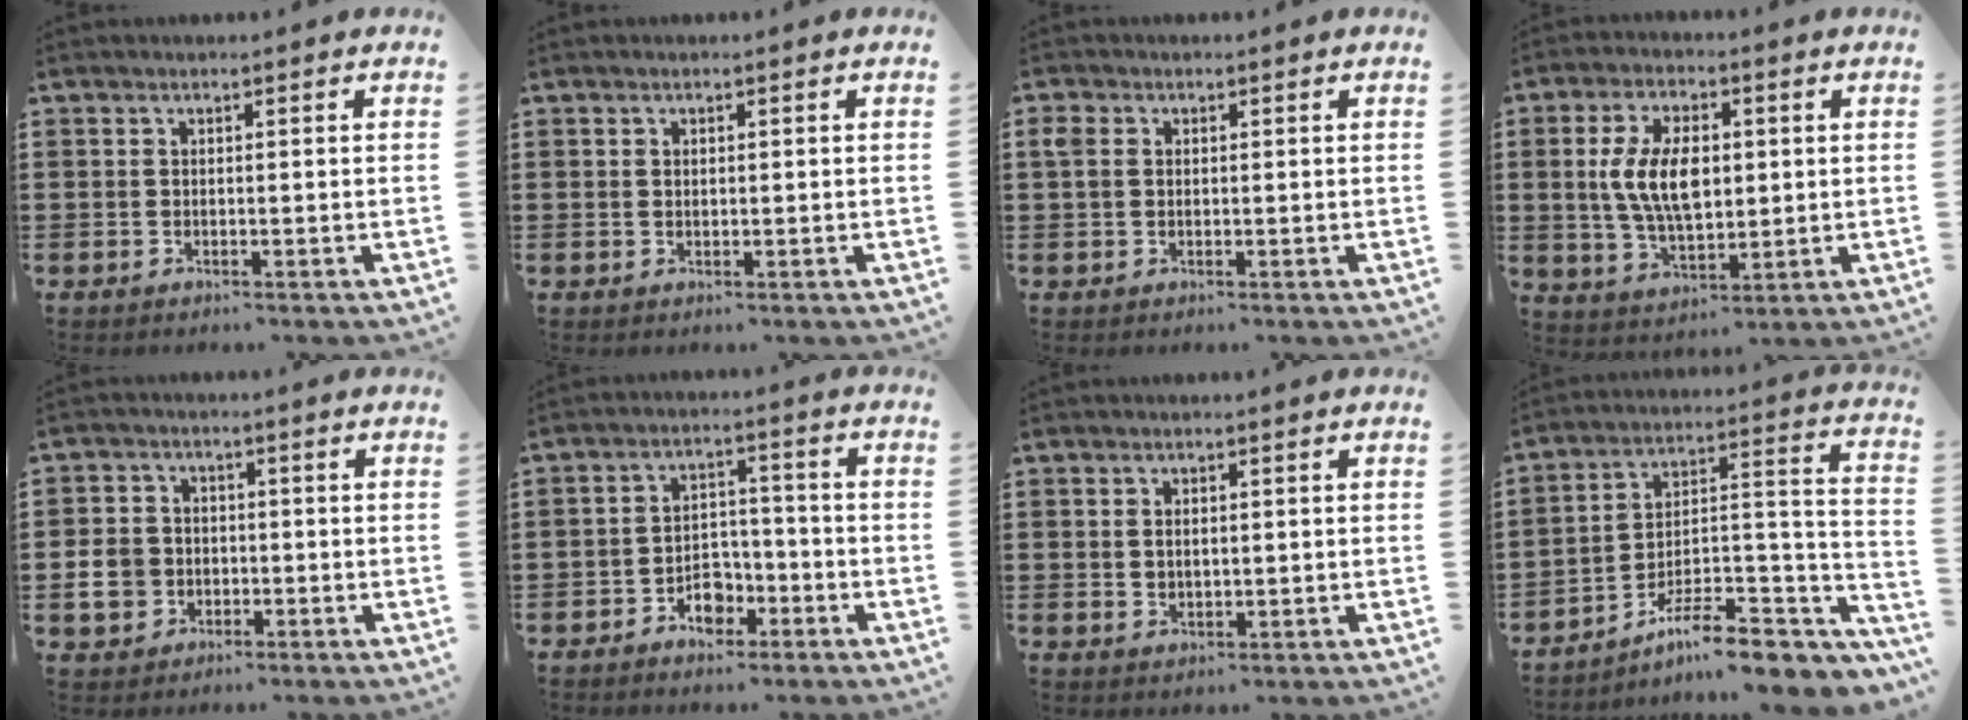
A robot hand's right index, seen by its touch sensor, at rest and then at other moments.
{"total": 0.6, "force": [0.4, 0.5, 0.2], "torque": [-0.006, 0.002, 0.007]}
{"total": 2.0, "force": [0.4, 1.6, 1.1], "torque": [-0.025, 0.009, 0.007]}
{"total": 9.2, "force": [0.9, 5.0, 7.8], "torque": [-0.163, 0.006, 0.011]}
{"total": 5.9, "force": [-1.4, 5.2, 2.5], "torque": [-0.077, 0.006, -0.029]}
{"total": 4.6, "force": [-2.9, 2.8, 2.2], "torque": [-0.039, 0.008, -0.053]}
{"total": 1.4, "force": [0.5, 0.9, 1.0], "torque": [-0.021, 0.005, 0.008]}
{"total": 9.5, "force": [-7.1, 2.9, 5.7], "torque": [-0.092, 0.010, -0.133]}